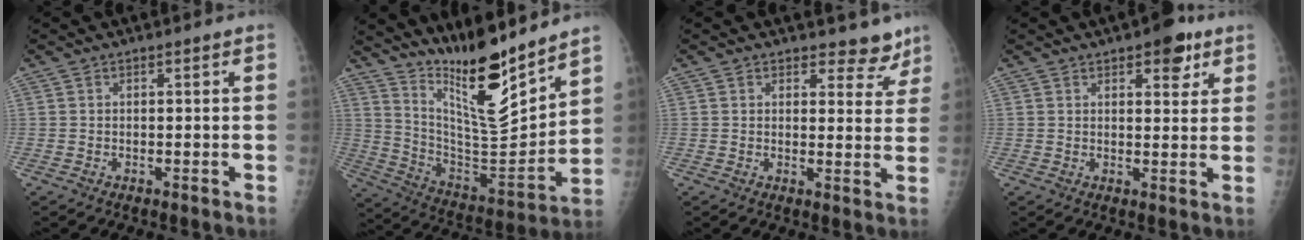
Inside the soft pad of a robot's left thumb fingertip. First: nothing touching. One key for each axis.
{"total": 18.2, "fx": 14.6, "fy": 2.5, "fz": 10.6, "tx": -0.141, "ty": -0.107, "tz": 0.266}
{"total": 5.3, "fx": 4.6, "fy": 2.6, "fz": 1.0, "tx": 0.022, "ty": -0.032, "tz": 0.050}
{"total": 6.5, "fx": 3.7, "fy": 2.9, "fz": 4.4, "tx": -0.032, "ty": -0.013, "tz": 0.042}